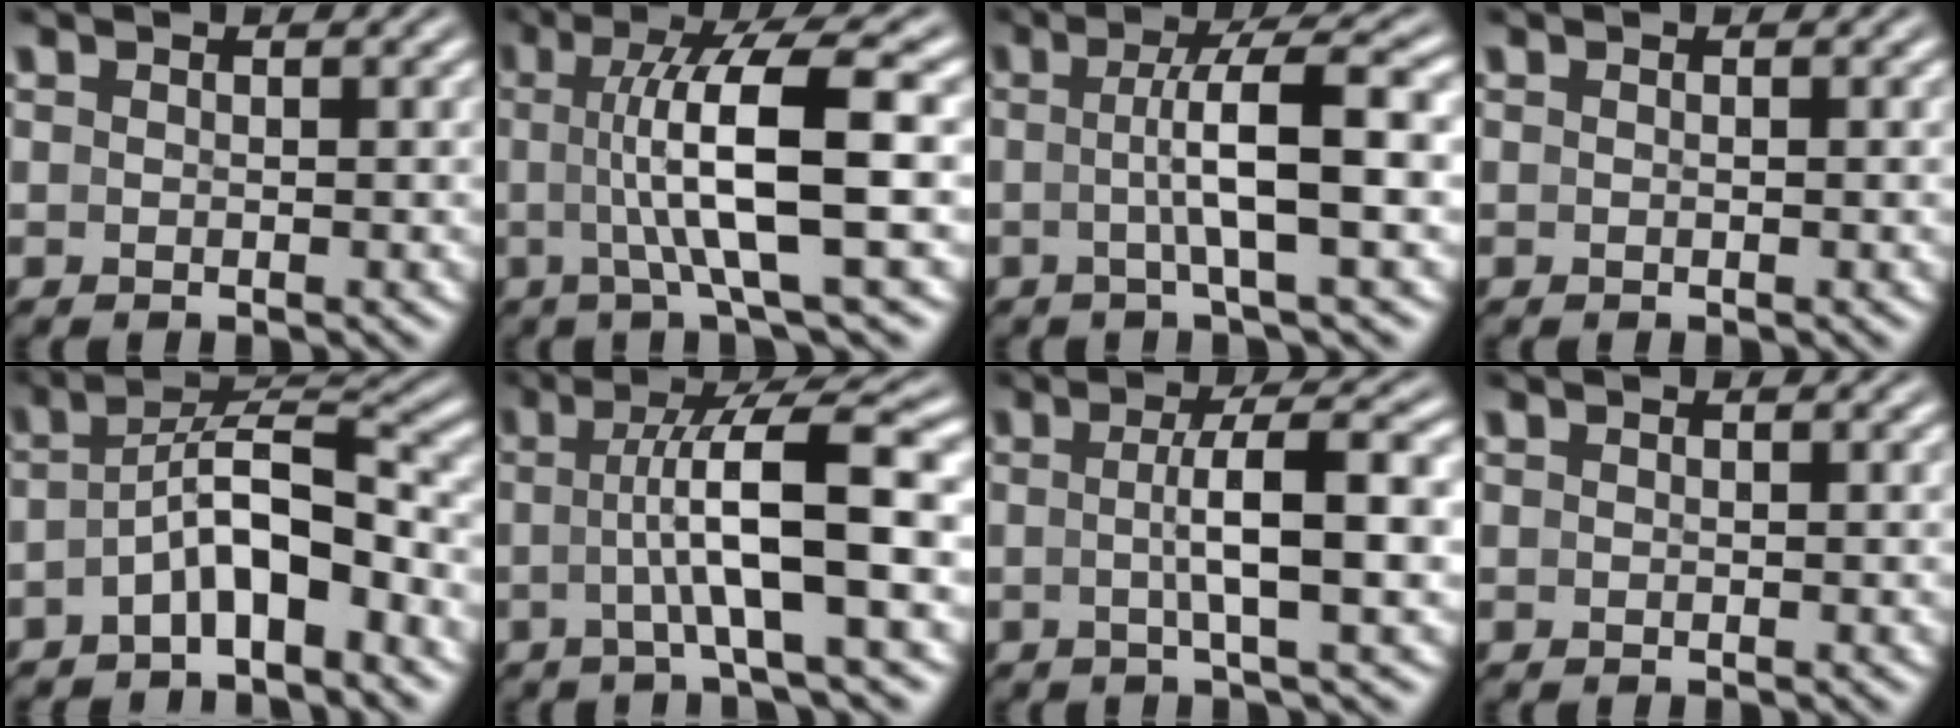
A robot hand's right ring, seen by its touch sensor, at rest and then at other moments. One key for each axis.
{"total": 7.4, "fx": 0.5, "fy": 0.7, "fz": 7.3, "tx": -0.130, "ty": -0.002, "tz": 0.010}
{"total": 4.8, "fx": -0.3, "fy": -0.2, "fz": 4.8, "tx": -0.074, "ty": 0.004, "tz": -0.005}
{"total": 0.0}
{"total": 5.7, "fx": -2.7, "fy": 3.0, "fz": 4.0, "tx": -0.074, "ty": -0.013, "tz": -0.042}
{"total": 6.9, "fx": -0.1, "fy": 1.0, "fz": 6.8, "tx": -0.110, "ty": 0.009, "tz": 0.000}
{"total": 4.2, "fx": -0.3, "fy": -0.2, "fz": 4.2, "tx": -0.066, "ty": 0.003, "tz": -0.005}
{"total": 0.0}